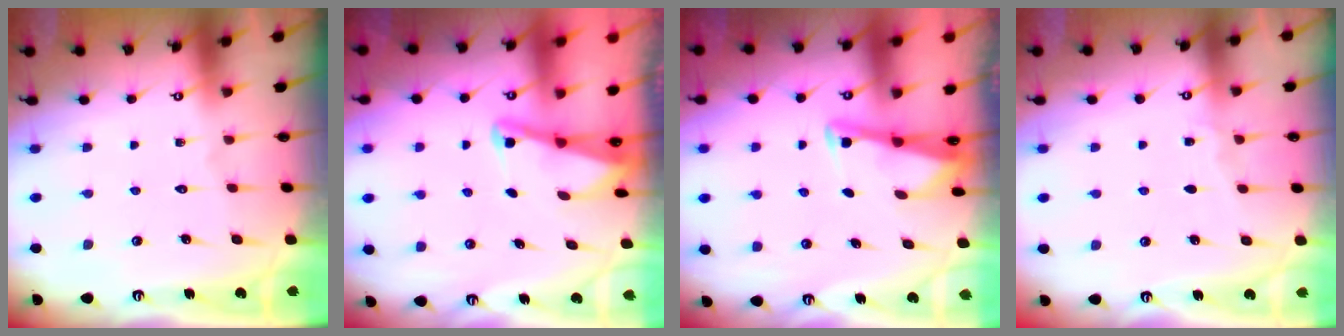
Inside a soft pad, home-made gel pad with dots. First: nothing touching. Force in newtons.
{"total": 2.1, "press": 2.0, "slide": 0.4}
{"total": 3.0, "press": 3.0, "slide": 0.3}
{"total": 2.9, "press": 2.8, "slide": 0.4}